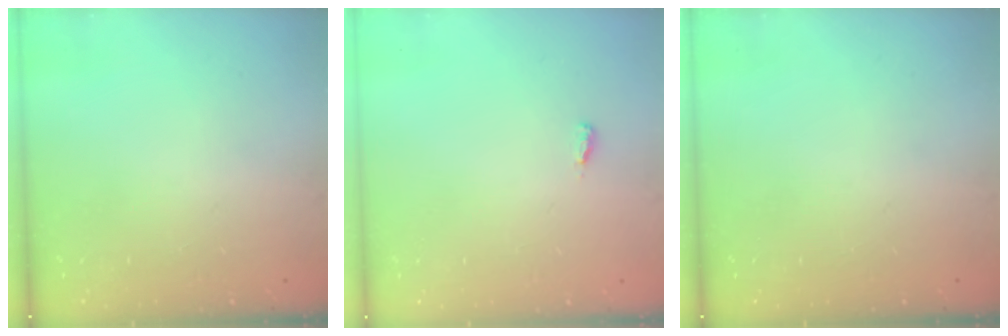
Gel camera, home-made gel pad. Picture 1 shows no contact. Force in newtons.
{"total": 2.6, "press": 2.4, "slide": 1.0}
{"total": 0.0}